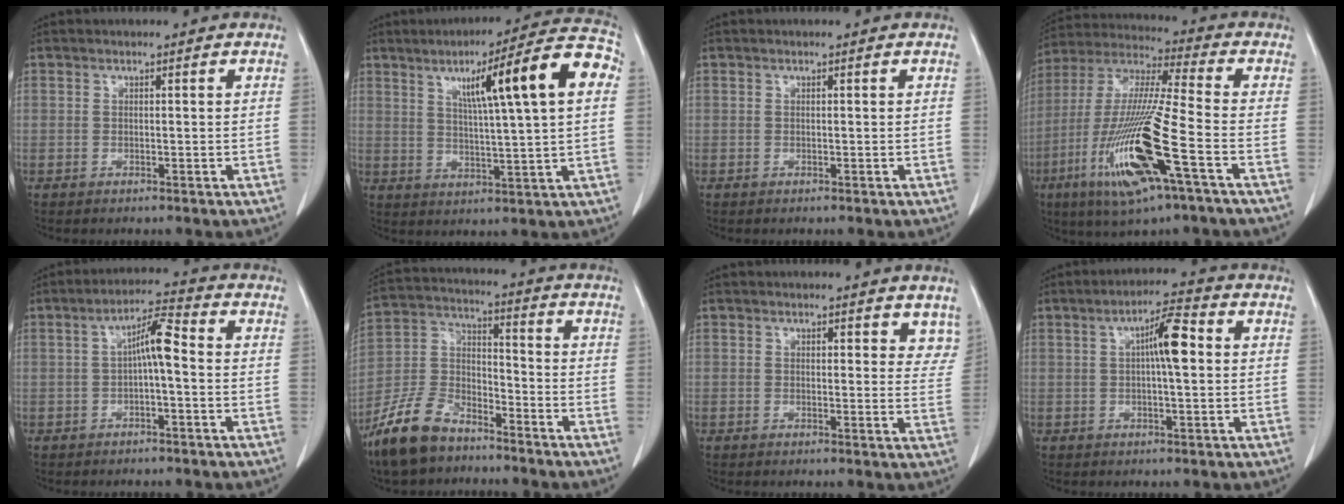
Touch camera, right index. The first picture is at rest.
{"total": 15.5, "force": [4.5, 0.4, 14.8], "torque": [-0.213, 0.023, 0.060]}
{"total": 0.0}
{"total": 19.8, "force": [-7.5, 2.2, 18.2], "torque": [-0.396, -0.033, -0.138]}
{"total": 5.5, "force": [-0.1, 0.9, 5.4], "torque": [-0.091, 0.021, -0.003]}
{"total": 12.1, "force": [-9.2, 5.2, 6.0], "torque": [-0.141, 0.001, -0.178]}
{"total": 4.8, "force": [3.9, 1.9, 2.1], "torque": [0.000, -0.014, 0.033]}
{"total": 6.4, "force": [1.0, 0.9, 6.3], "torque": [-0.105, 0.015, 0.013]}